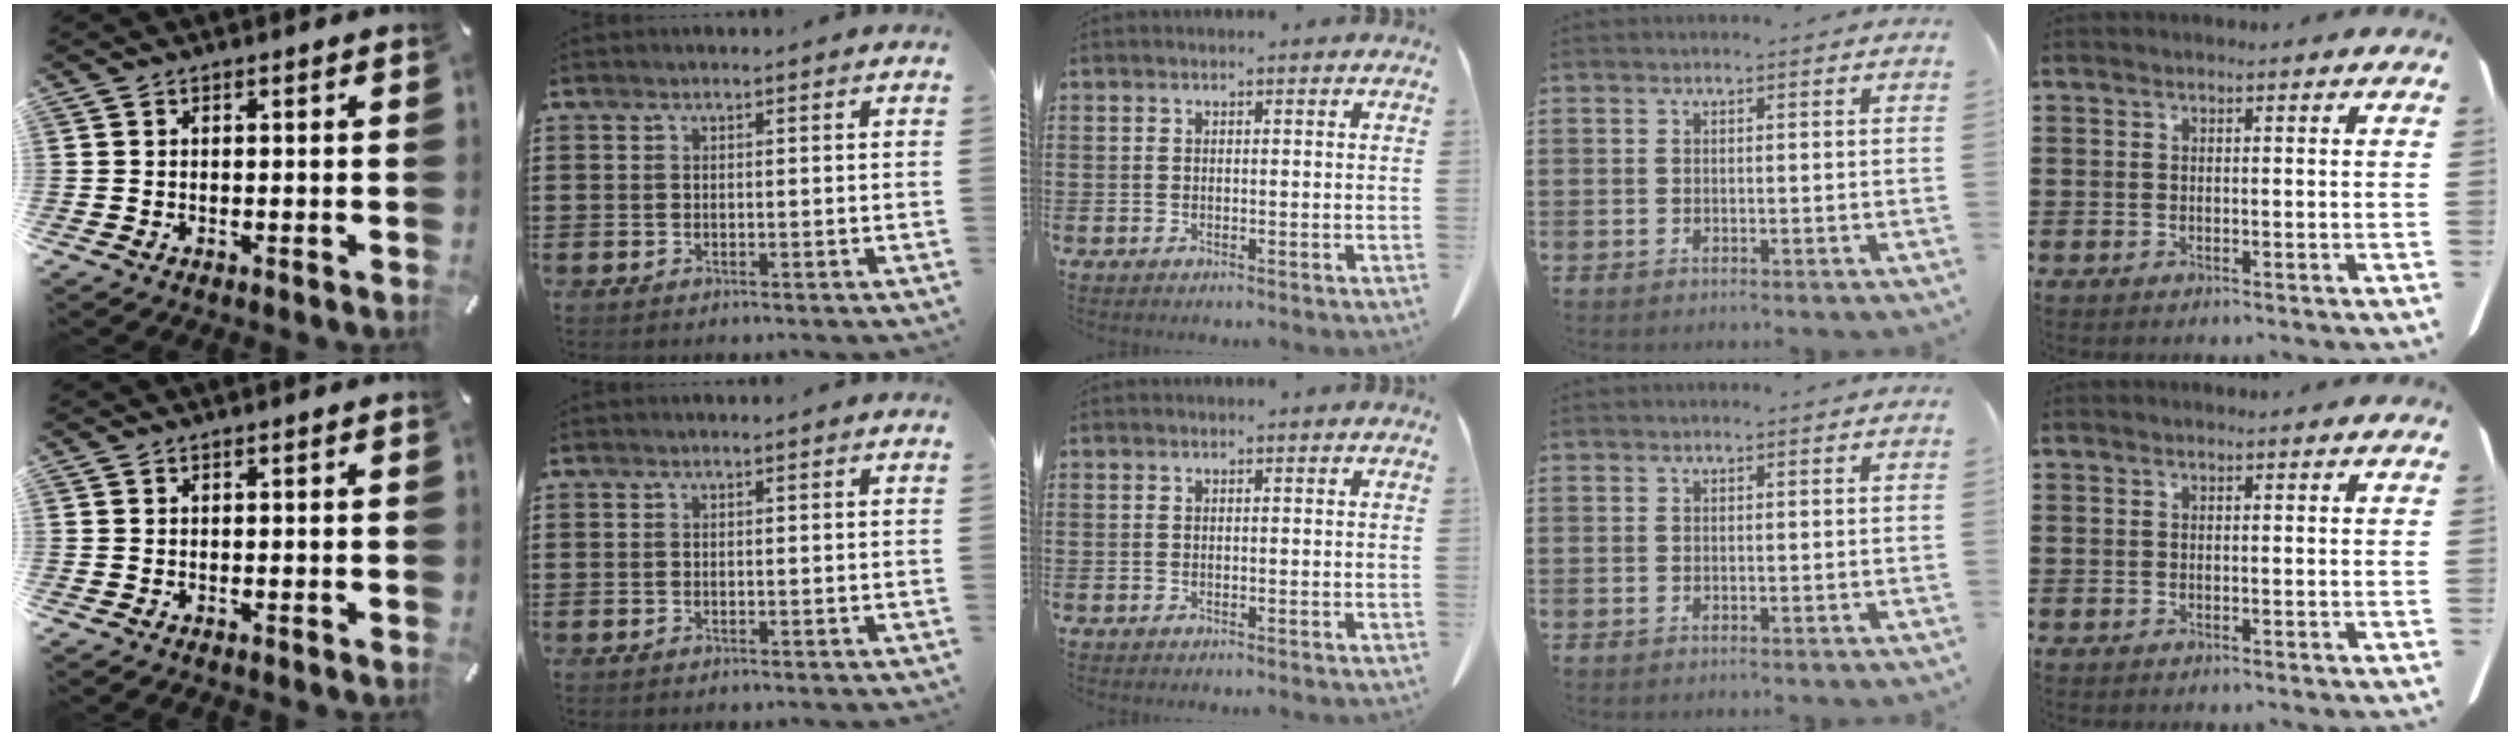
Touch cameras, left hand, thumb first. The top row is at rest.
{}